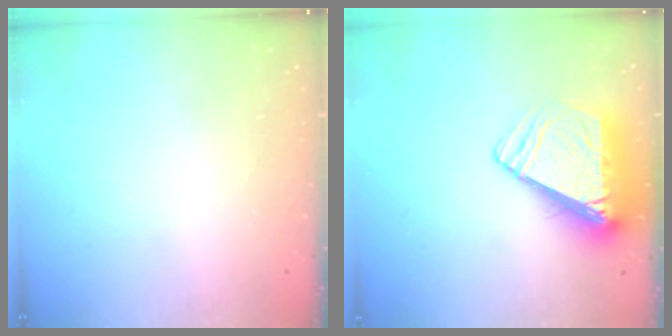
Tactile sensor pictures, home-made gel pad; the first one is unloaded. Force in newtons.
{"total": 10.7, "press": 10.6, "slide": 1.4}